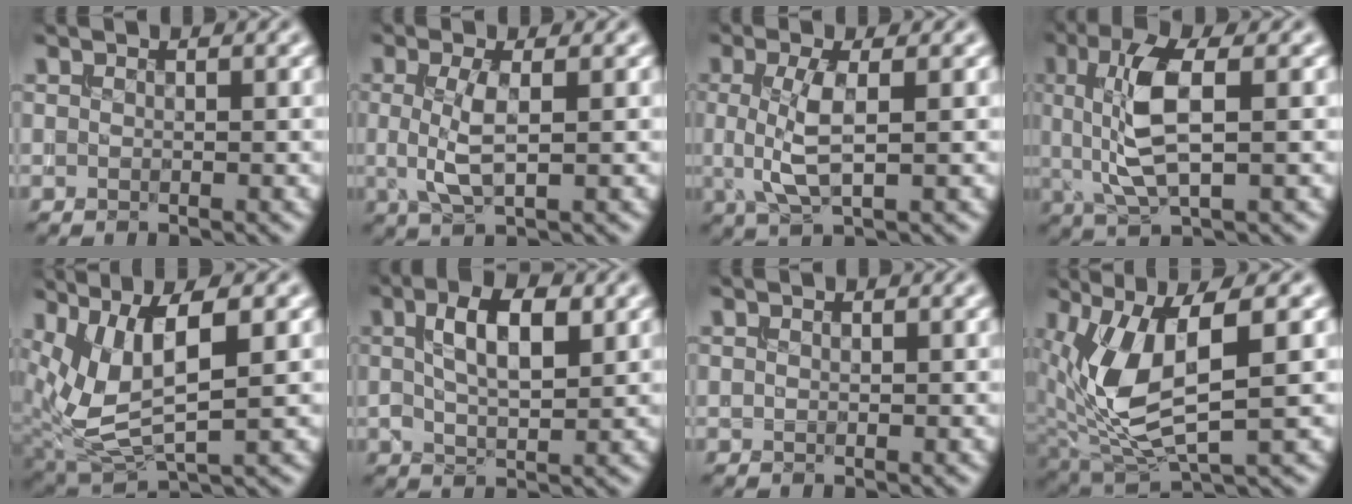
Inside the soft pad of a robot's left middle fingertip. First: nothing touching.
{"total": 3.3, "force": [-0.1, 0.8, 3.2], "torque": [-0.072, 0.000, -0.001]}
{"total": 3.8, "force": [0.0, 1.0, 3.7], "torque": [-0.083, 0.000, 0.001]}
{"total": 6.2, "force": [0.7, 2.0, 5.8], "torque": [-0.125, 0.003, 0.015]}
{"total": 8.2, "force": [1.8, 2.9, 7.4], "torque": [-0.154, 0.004, 0.037]}
{"total": 5.0, "force": [1.3, 1.9, 4.4], "torque": [-0.080, 0.008, 0.022]}
{"total": 0.0}
{"total": 8.2, "force": [1.0, 3.2, 7.5], "torque": [-0.167, -0.004, 0.026]}